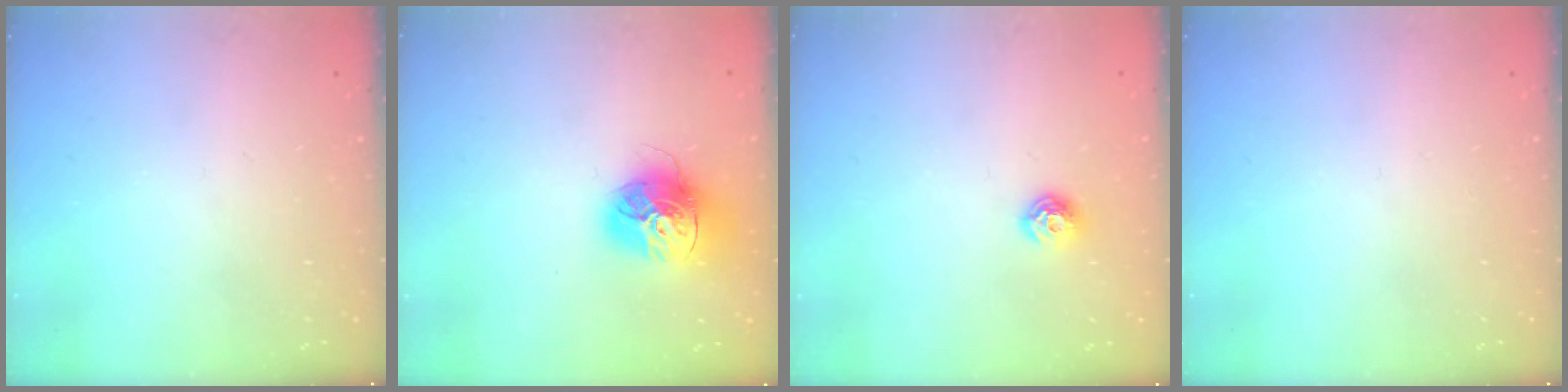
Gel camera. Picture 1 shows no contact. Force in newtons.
{"total": 17.1, "press": 17.0, "slide": 1.5}
{"total": 8.0, "press": 8.0, "slide": 1.0}
{"total": 0.0}